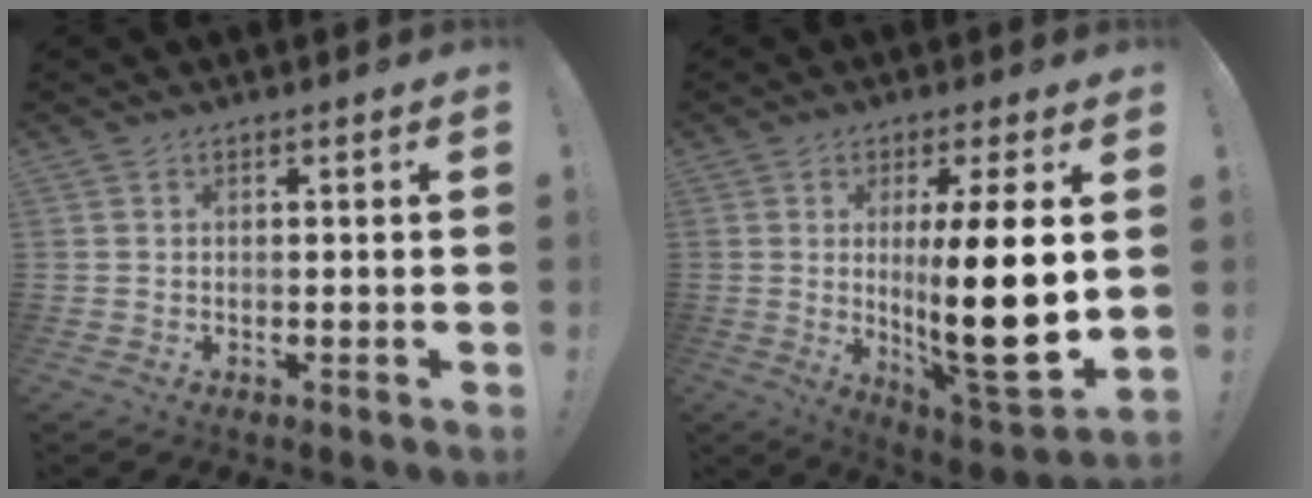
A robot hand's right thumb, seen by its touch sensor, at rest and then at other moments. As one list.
[{"total": 19.0, "force": [1.5, 2.9, 18.7], "torque": [-0.305, -0.030, 0.019]}]